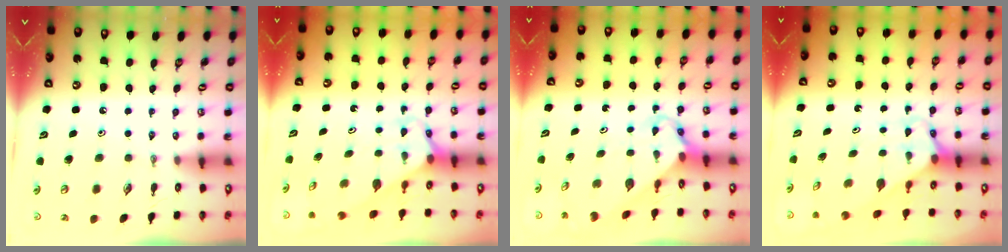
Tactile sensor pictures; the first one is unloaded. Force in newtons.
{"total": 2.6, "press": 2.6, "slide": 0.1}
{"total": 2.6, "press": 2.6, "slide": 0.2}
{"total": 2.6, "press": 2.6, "slide": 0.1}